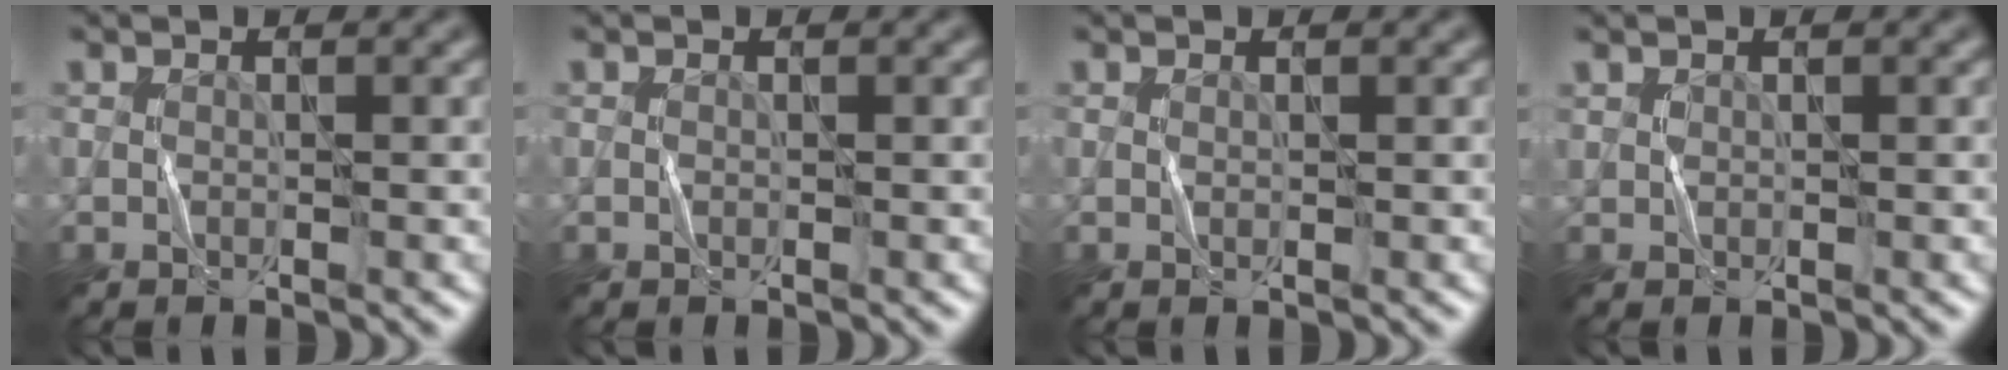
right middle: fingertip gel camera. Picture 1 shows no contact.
{"total": 0.0}
{"total": 0.0}
{"total": 0.5, "force": [0.4, 0.3, 0.1], "torque": [-0.001, 0.000, 0.011]}